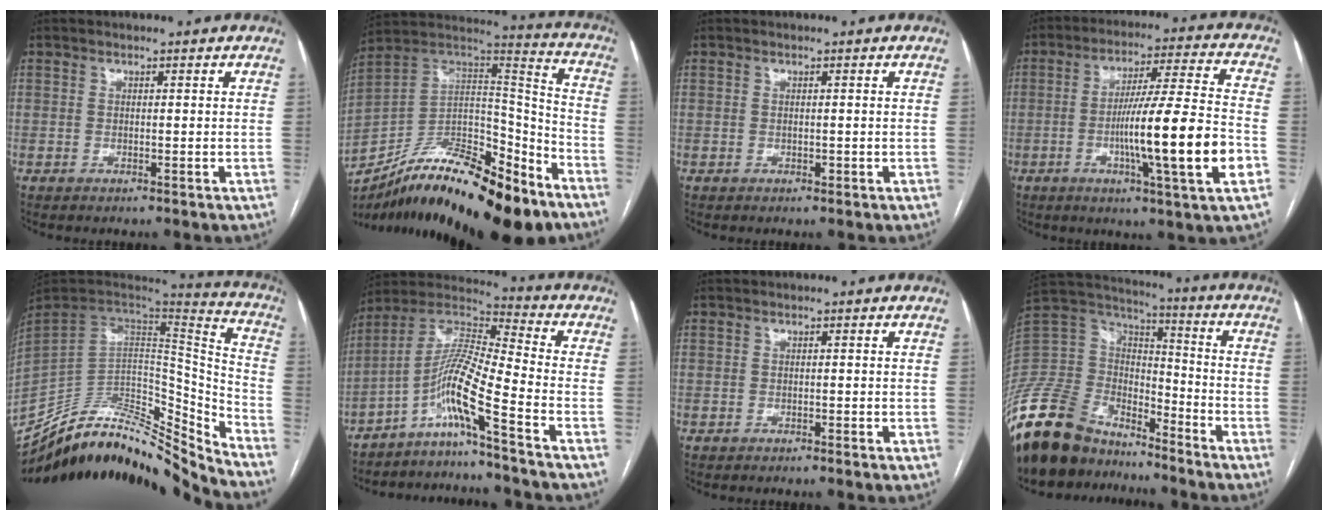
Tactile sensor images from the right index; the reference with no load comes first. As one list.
[{"total": 27.2, "force": [-18.5, 8.5, 18.0], "torque": [-0.286, 0.015, -0.304]}, {"total": 0.6, "force": [-0.1, 0.3, 0.5], "torque": [-0.009, -0.001, 0.001]}, {"total": 16.7, "force": [-4.2, -0.5, 16.2], "torque": [-0.270, -0.006, -0.072]}, {"total": 25.9, "force": [-24.1, 4.1, 8.6], "torque": [-0.134, 0.028, -0.374]}, {"total": 10.1, "force": [-6.1, -1.4, 8.0], "torque": [-0.164, 0.016, -0.121]}, {"total": 0.0}, {"total": 21.0, "force": [-17.1, 9.2, 8.0], "torque": [-0.192, 0.022, -0.318]}]